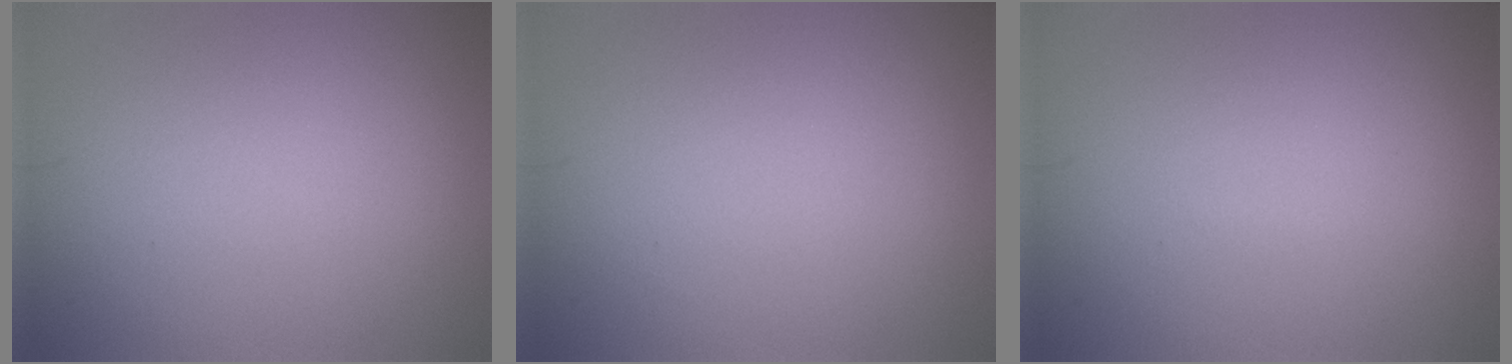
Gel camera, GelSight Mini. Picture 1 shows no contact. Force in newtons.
{"total": 0.0}
{"total": 0.0}